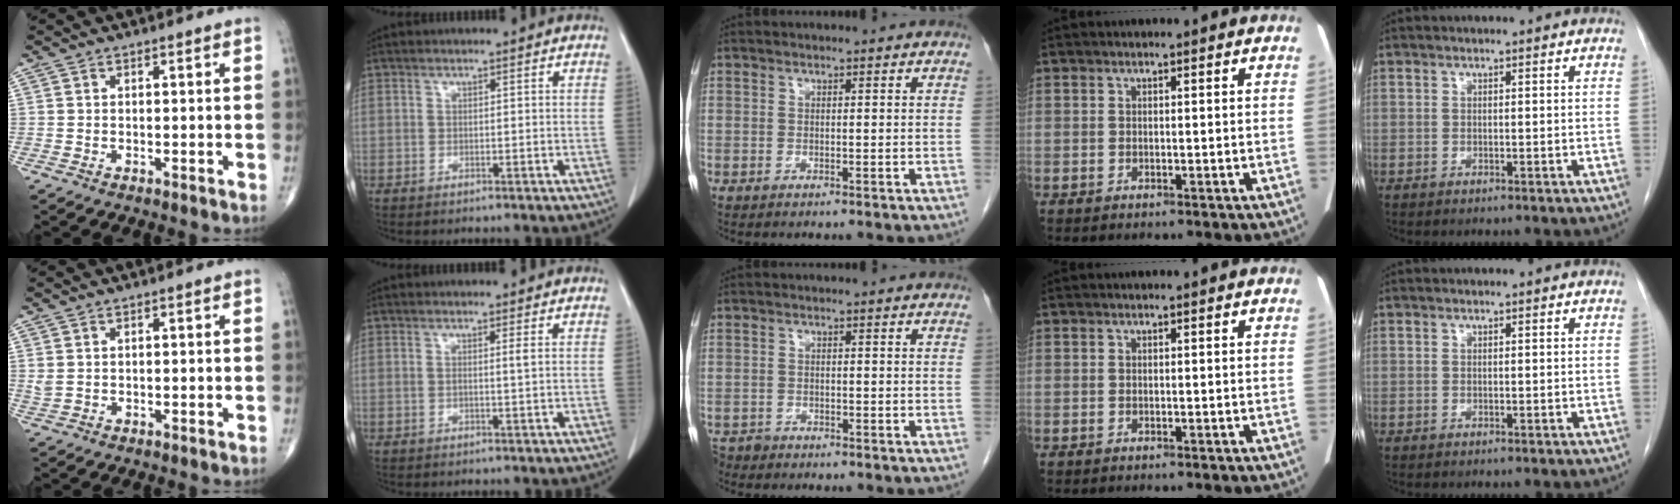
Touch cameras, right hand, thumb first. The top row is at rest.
{"thumb": {"total": 1.4, "force": [0.4, 1.0, 1.0], "torque": [-0.027, 0.005, 0.013]}, "index": {"total": 1.0, "force": [0.2, -0.3, 0.9], "torque": [-0.019, -0.001, 0.002]}, "middle": {"total": 1.7, "force": [-1.5, 0.6, -0.2], "torque": [0.001, -0.002, -0.027]}}